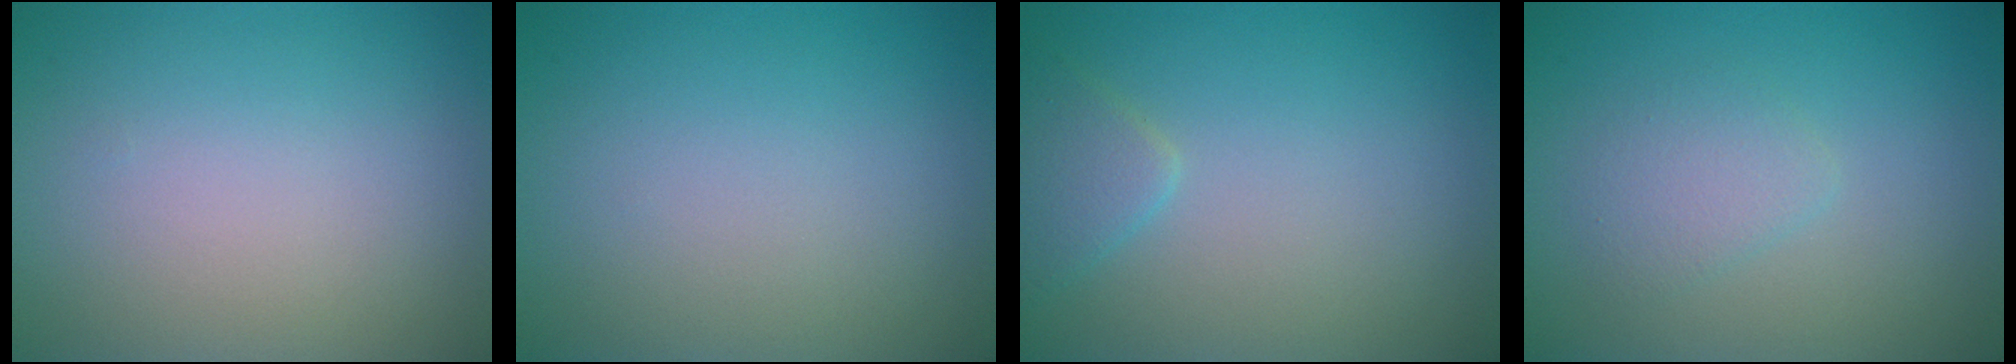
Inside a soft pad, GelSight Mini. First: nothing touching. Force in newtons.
{"total": 0.0}
{"total": 1.9, "press": 1.9, "slide": 0.1}
{"total": 1.9, "press": 1.9, "slide": 0.1}